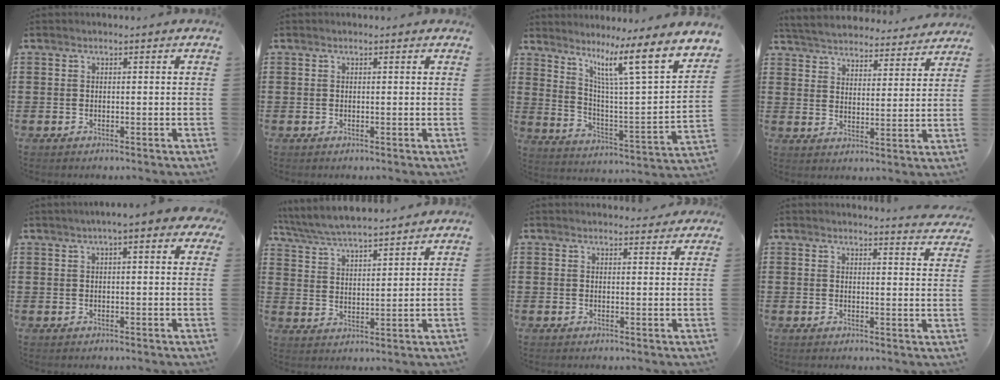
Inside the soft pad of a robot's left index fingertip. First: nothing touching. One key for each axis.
{"total": 0.0}
{"total": 11.5, "fx": 7.6, "fy": 0.4, "fz": 8.6, "tx": -0.159, "ty": -0.067, "tz": 0.108}
{"total": 4.5, "fx": 4.5, "fy": 0.1, "fz": 0.1, "tx": -0.029, "ty": -0.032, "tz": 0.075}
{"total": 3.2, "fx": 1.3, "fy": 0.4, "fz": 2.9, "tx": -0.058, "ty": 0.005, "tz": 0.021}
{"total": 5.6, "fx": 5.4, "fy": 0.3, "fz": 1.4, "tx": -0.050, "ty": -0.025, "tz": 0.095}
{"total": 2.1, "fx": 2.0, "fy": 0.6, "fz": 0.5, "tx": -0.006, "ty": 0.000, "tz": 0.037}
{"total": 3.0, "fx": 2.9, "fy": -0.3, "fz": 0.5, "tx": -0.011, "ty": -0.015, "tz": 0.052}